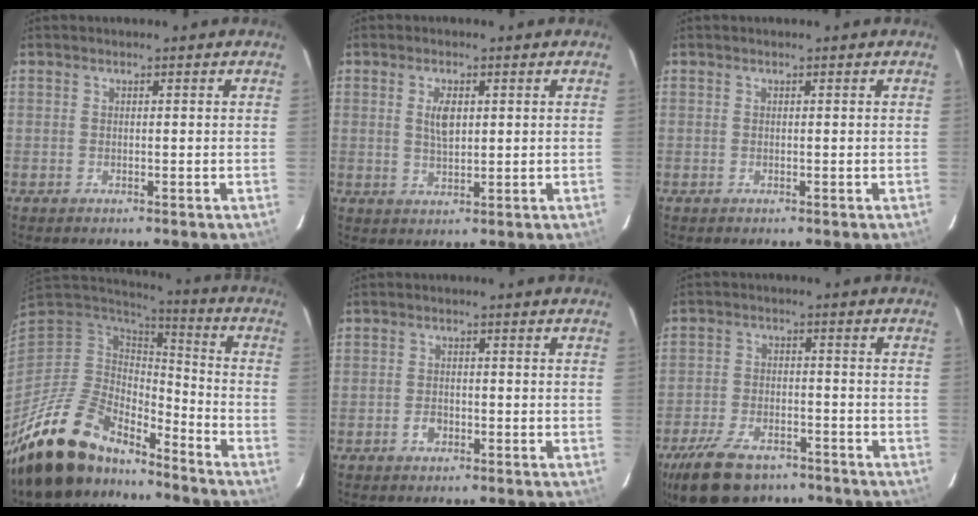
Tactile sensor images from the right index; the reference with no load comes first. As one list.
[{"total": 4.0, "force": [1.0, 2.0, 3.3], "torque": [-0.060, 0.001, 0.020]}, {"total": 0.0}, {"total": 19.2, "force": [-15.7, 7.3, 8.5], "torque": [-0.181, -0.023, -0.275]}, {"total": 2.3, "force": [-1.2, 1.7, 1.1], "torque": [-0.021, 0.004, -0.020]}, {"total": 13.9, "force": [-10.1, 6.9, 6.7], "torque": [-0.161, -0.008, -0.166]}]